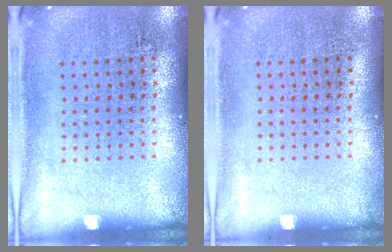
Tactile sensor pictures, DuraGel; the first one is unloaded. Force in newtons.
{"total": 0.0}